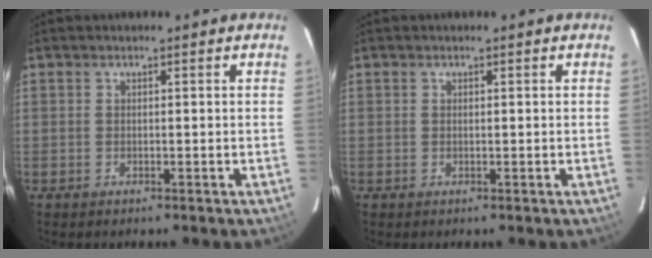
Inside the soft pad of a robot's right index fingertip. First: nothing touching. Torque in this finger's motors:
{"motor_torque": [0.25, 0.23, 0.01, 0.01]}